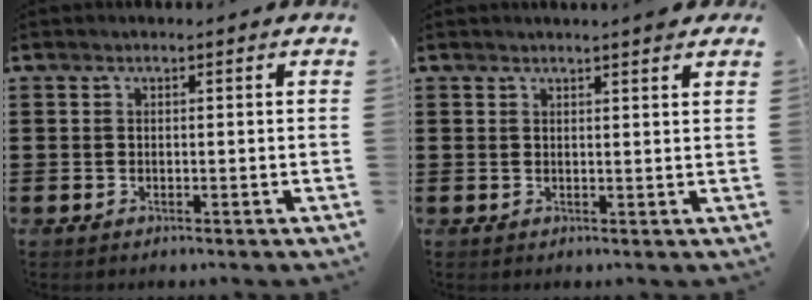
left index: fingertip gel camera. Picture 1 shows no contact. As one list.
[{"total": 1.9, "force": [1.7, -0.1, 0.7], "torque": [-0.009, -0.002, 0.032]}]